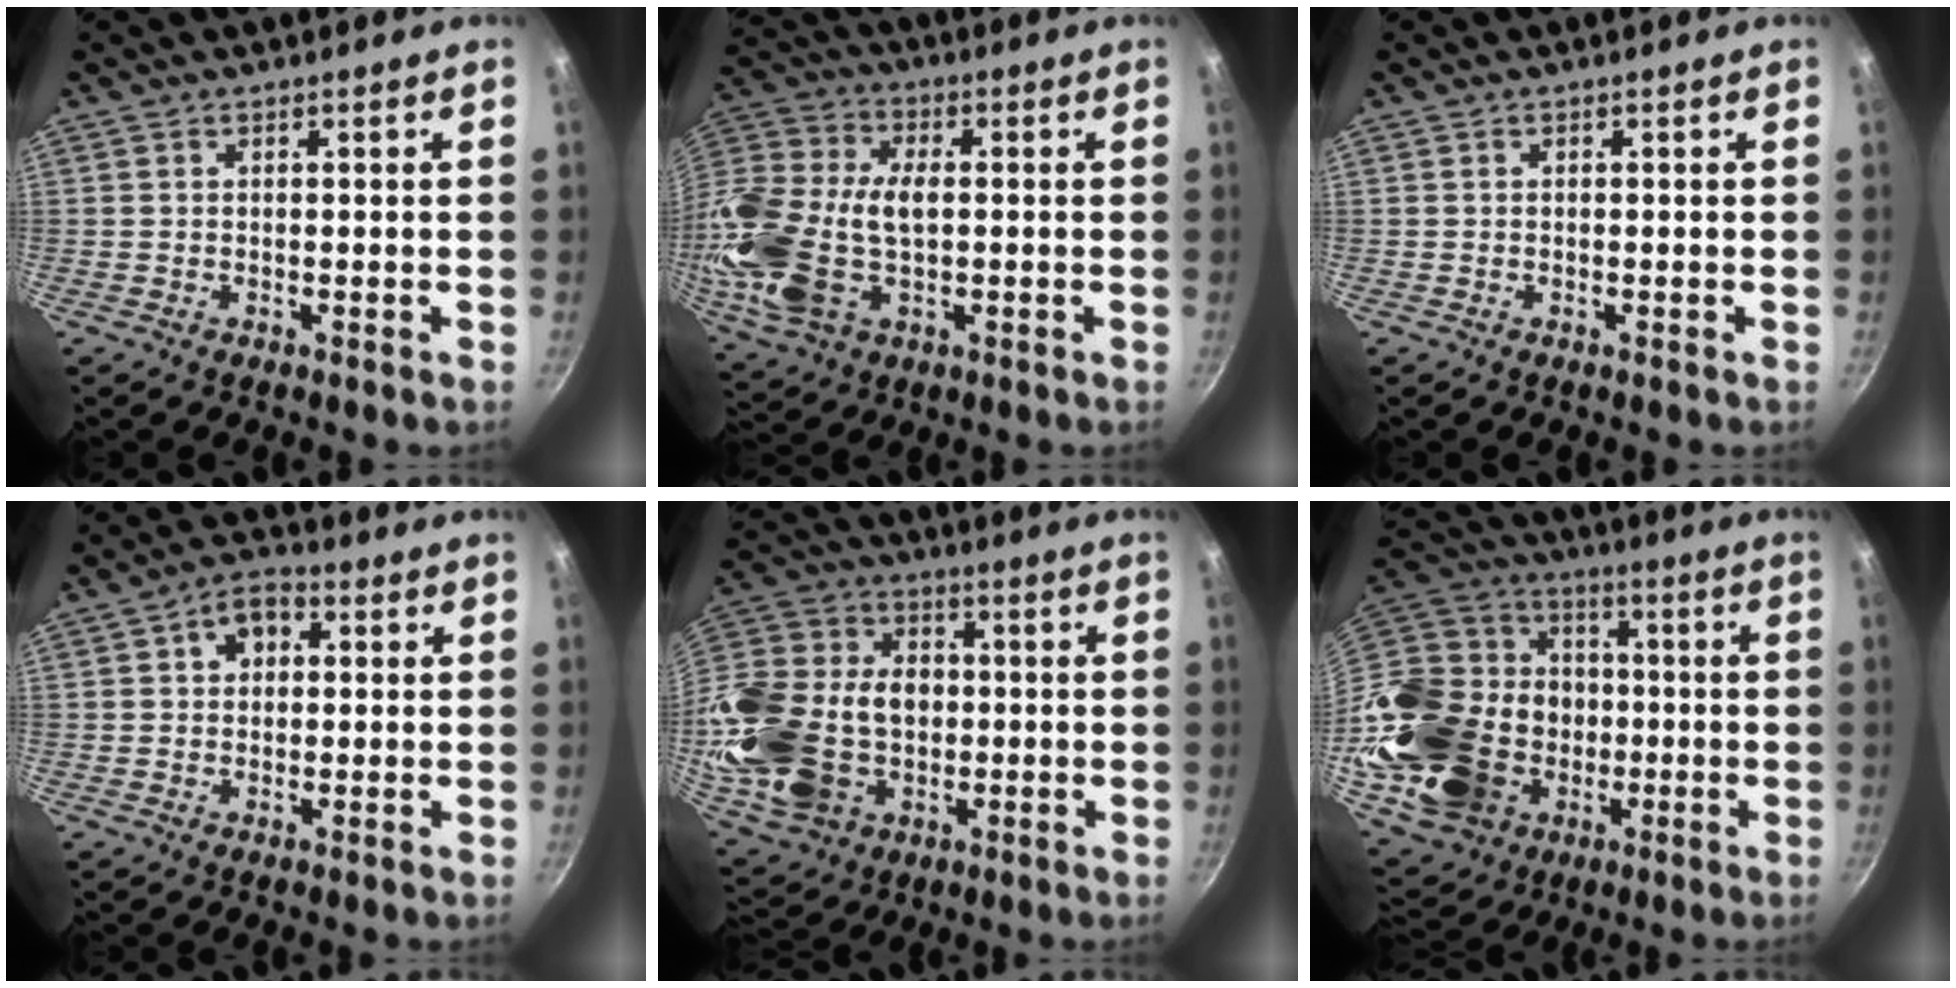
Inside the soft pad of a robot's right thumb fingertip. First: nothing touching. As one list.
[{"total": 20.0, "force": [-1.3, 12.4, 15.6], "torque": [-0.326, 0.022, -0.023]}, {"total": 0.0}, {"total": 6.3, "force": [1.6, 4.6, 4.0], "torque": [-0.034, 0.011, 0.015]}, {"total": 25.9, "force": [-2.6, 19.3, 17.0], "torque": [-0.340, 0.033, -0.029]}, {"total": 32.3, "force": [-6.3, 25.4, 19.0], "torque": [-0.378, 0.049, -0.081]}]